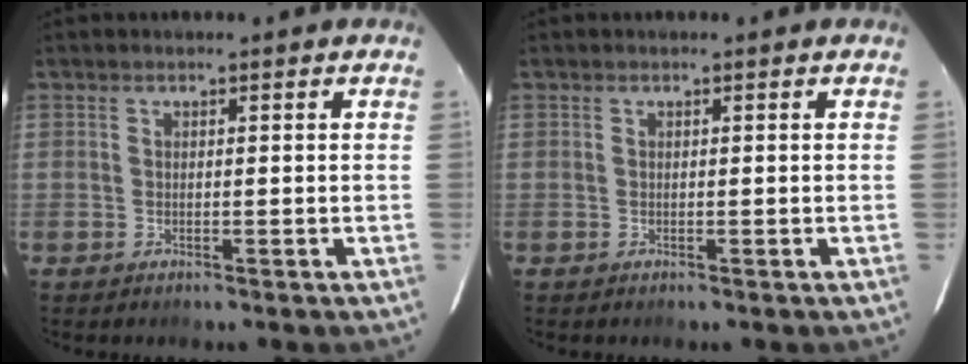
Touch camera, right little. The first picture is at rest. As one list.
[{"total": 0.0}]